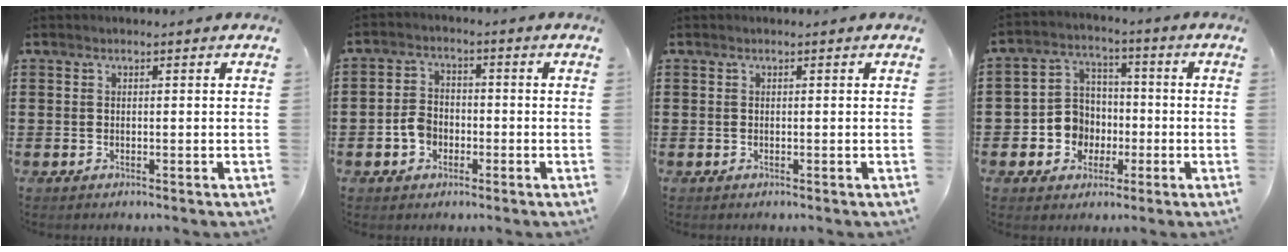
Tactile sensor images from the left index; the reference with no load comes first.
{"total": 4.1, "force": [-1.5, 3.1, 2.2], "torque": [-0.059, 0.004, -0.033]}
{"total": 0.0}
{"total": 7.2, "force": [-1.6, 6.6, 2.2], "torque": [-0.073, 0.018, -0.028]}